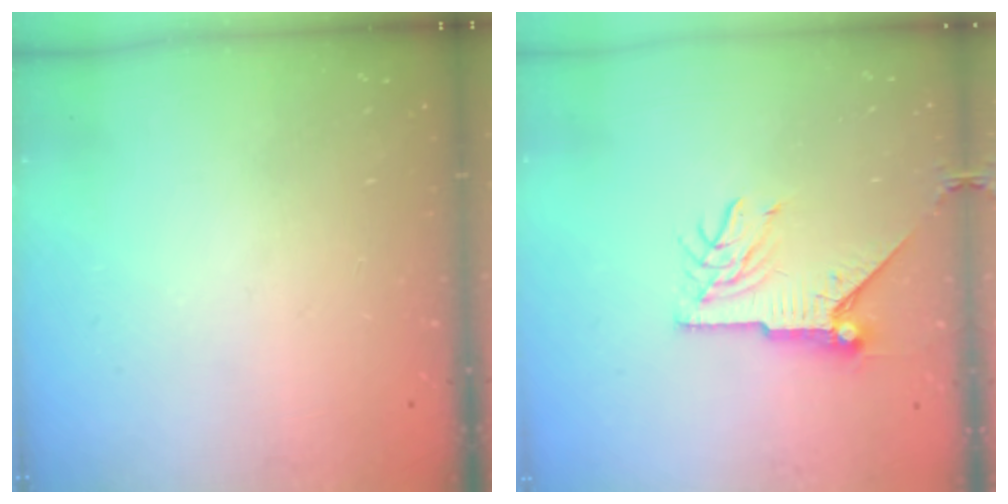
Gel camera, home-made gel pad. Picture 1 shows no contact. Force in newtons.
{"total": 8.4, "press": 8.4, "slide": 0.0}